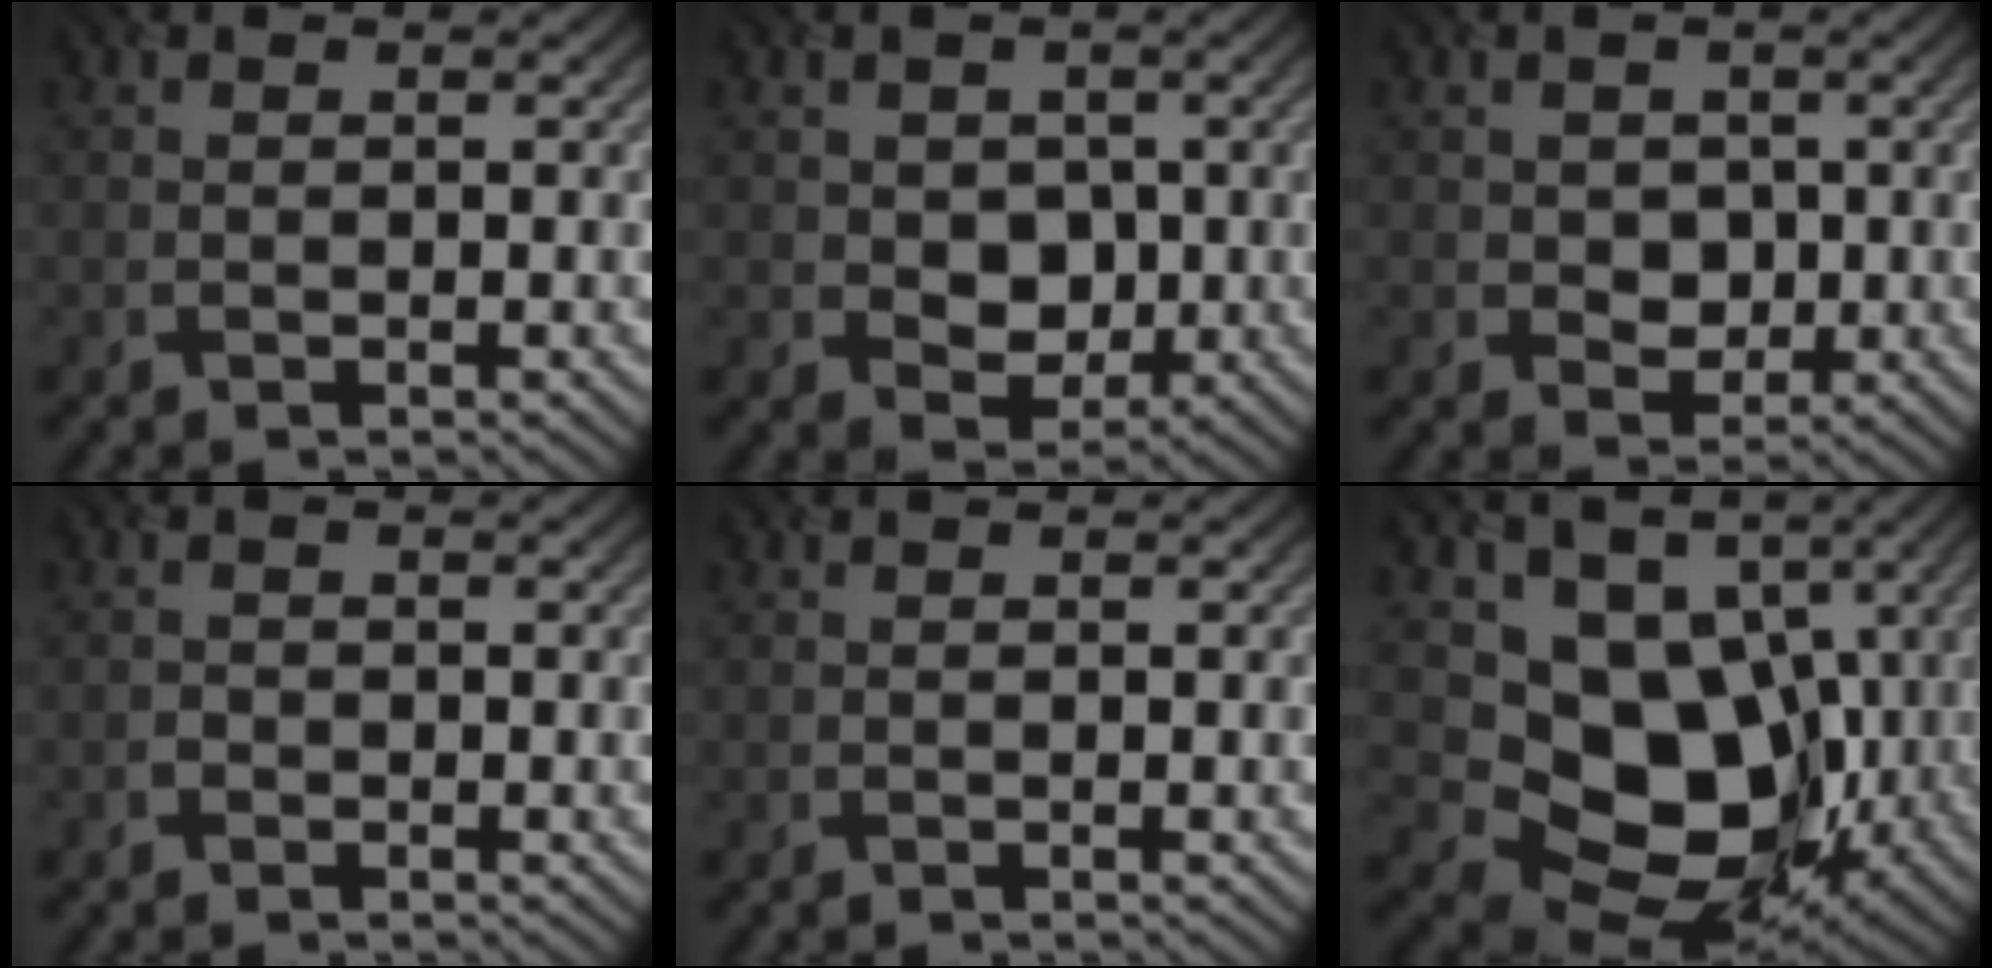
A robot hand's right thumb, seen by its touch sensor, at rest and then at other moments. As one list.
[{"total": 4.8, "force": [0.2, 4.0, 2.6], "torque": [-0.054, -0.008, 0.001]}, {"total": 3.2, "force": [0.1, 2.8, 1.5], "torque": [-0.035, -0.007, -0.003]}, {"total": 0.8, "force": [-0.6, 0.6, 0.2], "torque": [-0.002, 0.000, -0.012]}, {"total": 0.0}, {"total": 12.7, "force": [0.0, 9.9, 8.1], "torque": [-0.140, -0.026, -0.001]}]